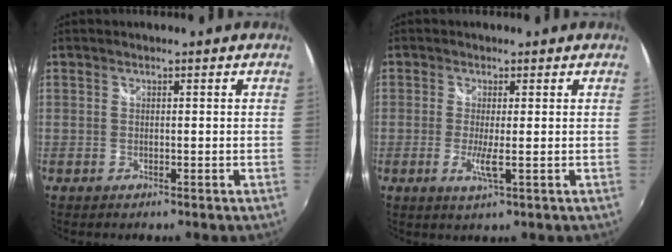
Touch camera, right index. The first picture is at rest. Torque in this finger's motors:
{"motor_torque": [0.88, 0.35, 0.49, 0.08]}